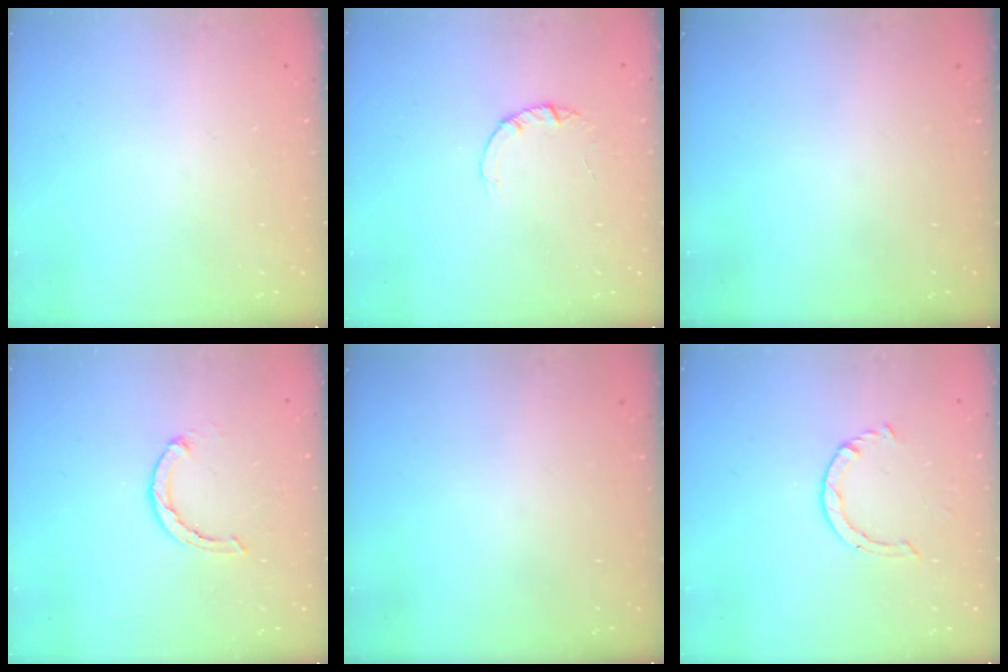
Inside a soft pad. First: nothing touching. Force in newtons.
{"total": 1.4, "press": 1.4, "slide": 0.2}
{"total": 0.0}
{"total": 2.1, "press": 2.0, "slide": 0.4}
{"total": 0.0}
{"total": 2.6, "press": 2.6, "slide": 0.3}